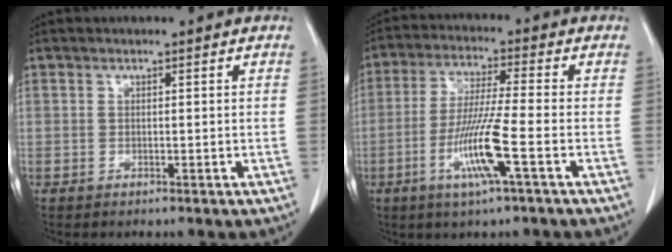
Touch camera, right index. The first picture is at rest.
{"total": 10.0, "force": [-3.6, -0.5, 9.3], "torque": [-0.186, -0.014, -0.072]}